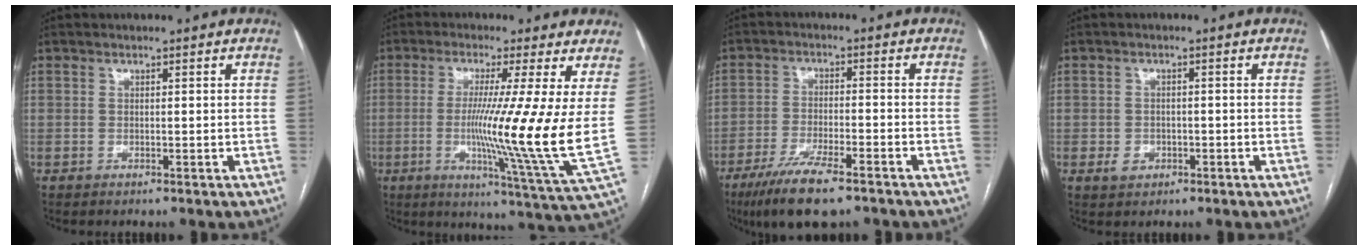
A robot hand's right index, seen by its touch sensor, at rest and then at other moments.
{"total": 14.6, "force": [0.6, -2.2, 14.4], "torque": [-0.235, -0.040, 0.001]}
{"total": 10.5, "force": [-7.4, 1.8, 7.2], "torque": [-0.128, -0.023, -0.123]}
{"total": 2.4, "force": [-0.8, 2.1, 0.9], "torque": [-0.006, 0.006, -0.004]}